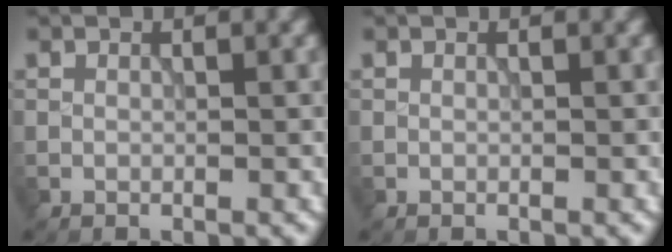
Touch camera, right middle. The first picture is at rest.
{"total": 0.0}